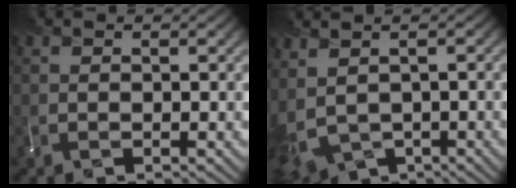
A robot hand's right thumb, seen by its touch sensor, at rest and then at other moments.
{"total": 9.1, "force": [-0.3, 6.0, 6.8], "torque": [-0.163, -0.025, 0.028]}